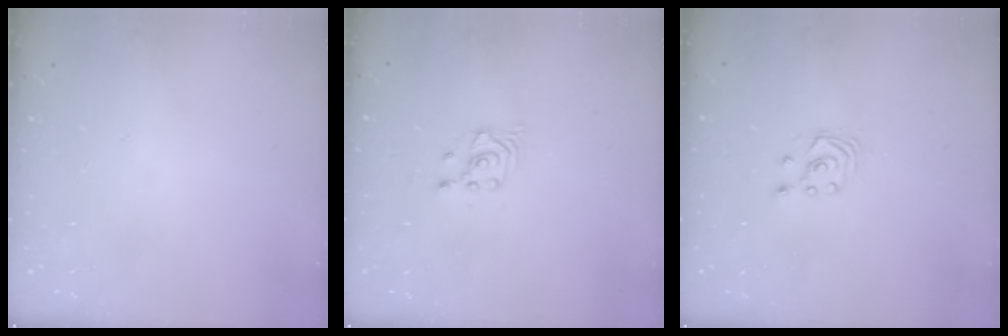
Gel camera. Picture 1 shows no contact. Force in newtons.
{"total": 2.6, "press": 2.6, "slide": 0.1}
{"total": 2.1, "press": 2.1, "slide": 0.3}